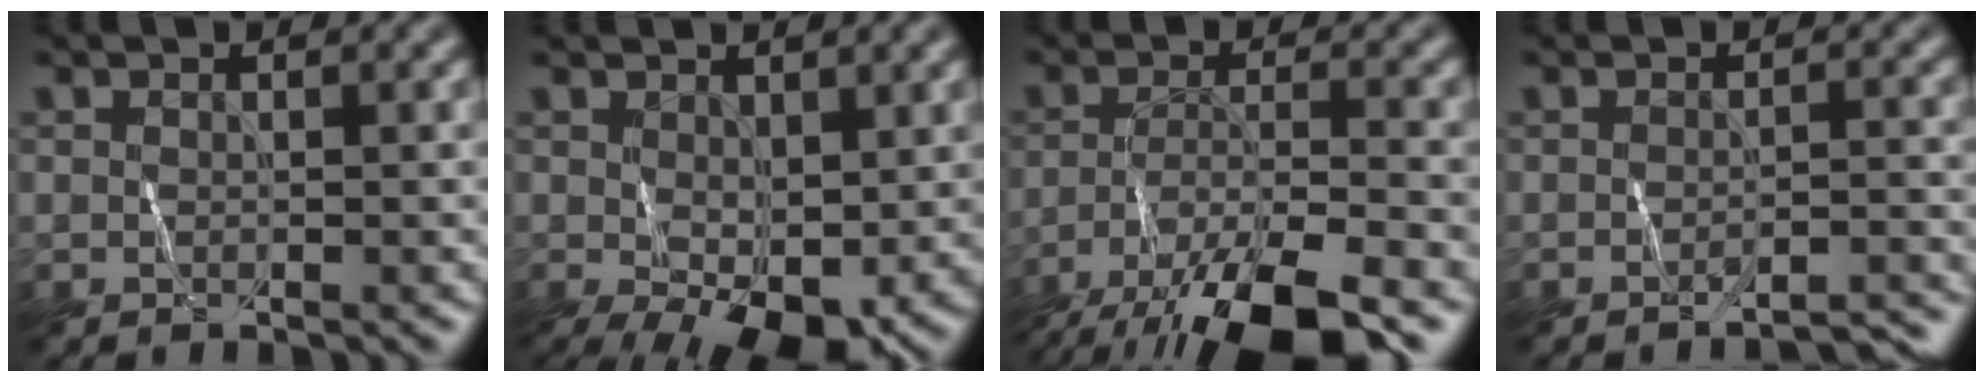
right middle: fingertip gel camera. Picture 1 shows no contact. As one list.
[{"total": 6.9, "force": [-1.6, 3.3, 5.8], "torque": [-0.109, -0.007, -0.019]}, {"total": 9.9, "force": [-7.2, 1.9, 6.5], "torque": [-0.110, 0.000, -0.127]}, {"total": 2.7, "force": [-2.7, 0.0, 0.6], "torque": [-0.005, 0.007, -0.033]}]